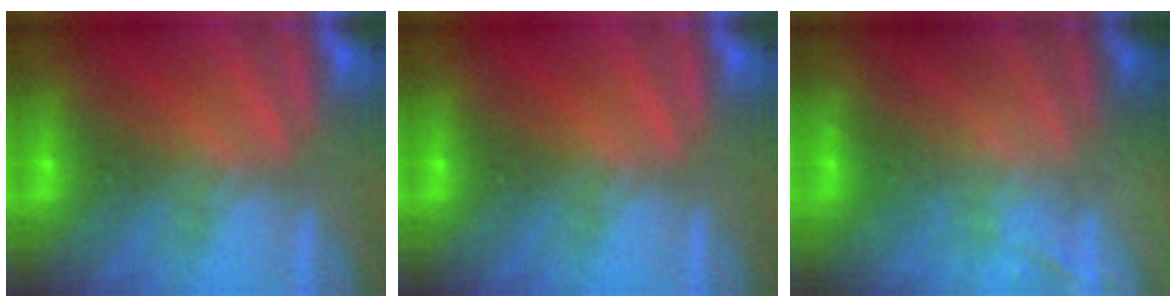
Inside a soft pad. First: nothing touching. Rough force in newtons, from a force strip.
{"total": 0.0}
{"total": 2.3}